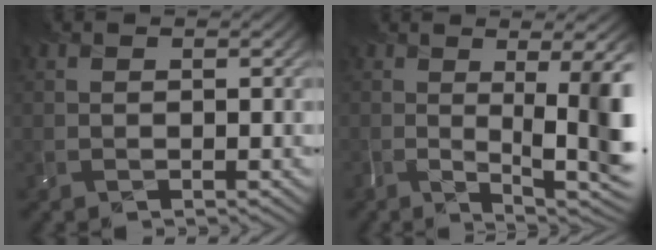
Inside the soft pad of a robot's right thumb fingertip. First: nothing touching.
{"total": 9.2, "force": [-1.5, 1.9, 8.9], "torque": [-0.093, -0.003, -0.028]}